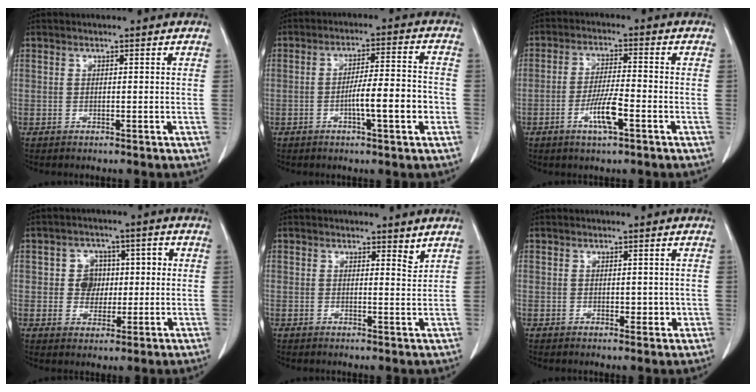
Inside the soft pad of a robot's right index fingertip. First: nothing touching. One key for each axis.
{"total": 8.2, "fx": -2.3, "fy": 0.9, "fz": 7.8, "tx": -0.128, "ty": 0.011, "tz": -0.037}
{"total": 6.4, "fx": -2.6, "fy": 0.9, "fz": 5.8, "tx": -0.112, "ty": -0.005, "tz": -0.048}
{"total": 5.8, "fx": 0.5, "fy": 5.3, "fz": 2.4, "tx": -0.031, "ty": 0.023, "tz": 0.012}
{"total": 2.3, "fx": 2.0, "fy": 0.6, "fz": 1.0, "tx": -0.015, "ty": -0.014, "tz": 0.028}
{"total": 2.4, "fx": 0.1, "fy": 1.4, "fz": 1.9, "tx": -0.024, "ty": -0.004, "tz": 0.006}